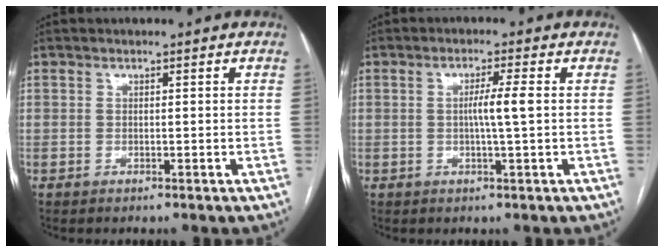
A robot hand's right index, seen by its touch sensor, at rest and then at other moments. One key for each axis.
{"total": 3.6, "fx": 0.1, "fy": -0.4, "fz": 3.6, "tx": -0.065, "ty": -0.001, "tz": 0.001}